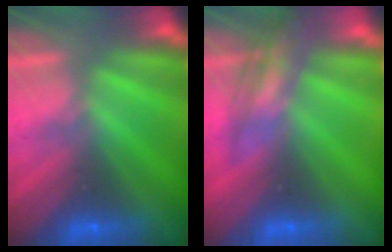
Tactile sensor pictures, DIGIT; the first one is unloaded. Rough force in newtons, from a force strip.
{"total": 2.3}